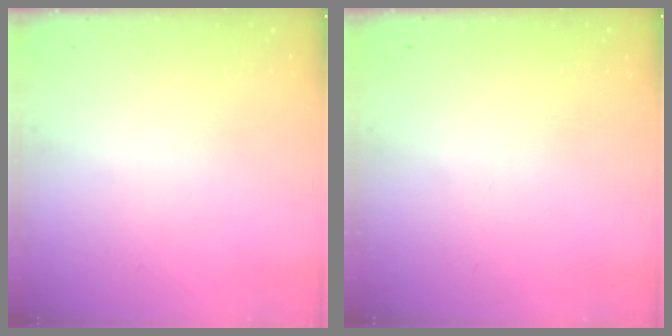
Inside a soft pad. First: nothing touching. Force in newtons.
{"total": 0.0}